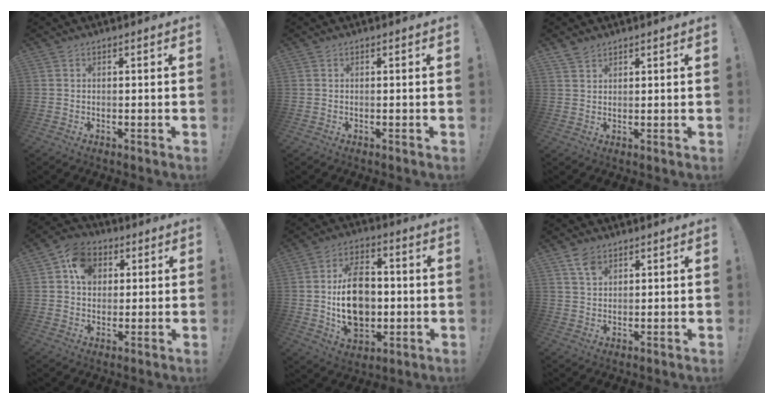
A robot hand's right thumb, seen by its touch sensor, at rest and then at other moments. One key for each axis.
{"total": 0.0}
{"total": 2.6, "fx": 2.3, "fy": 1.1, "fz": 0.7, "tx": -0.015, "ty": -0.012, "tz": 0.044}
{"total": 7.6, "fx": 2.5, "fy": 5.9, "fz": 4.1, "tx": -0.065, "ty": 0.005, "tz": 0.049}
{"total": 17.3, "fx": -0.7, "fy": 12.2, "fz": 12.2, "tx": -0.207, "ty": 0.002, "tz": -0.012}
{"total": 5.6, "fx": 3.8, "fy": 3.3, "fz": 2.5, "tx": -0.041, "ty": -0.017, "tz": 0.072}